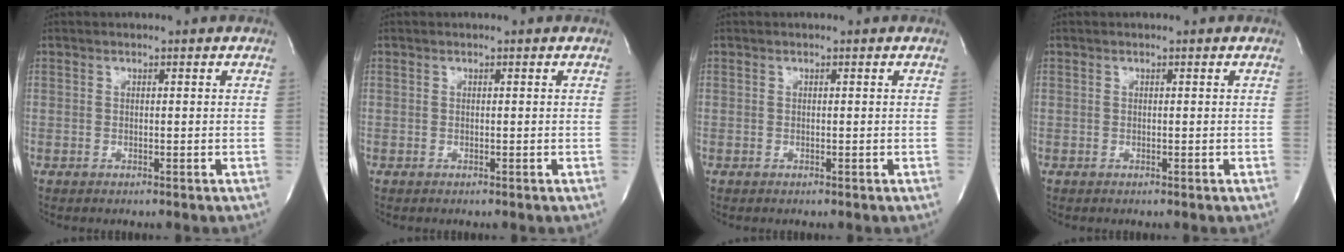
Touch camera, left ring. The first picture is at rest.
{"total": 0.0}
{"total": 0.0}
{"total": 0.0}